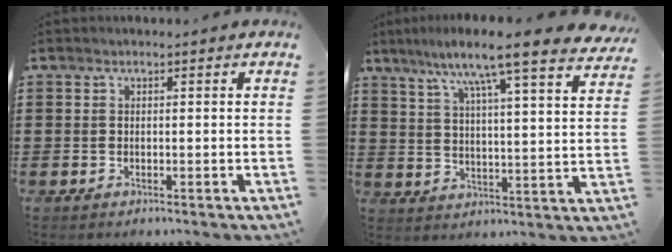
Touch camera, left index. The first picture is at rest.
{"total": 9.1, "force": [7.5, -0.6, 5.1], "torque": [-0.113, -0.051, 0.115]}